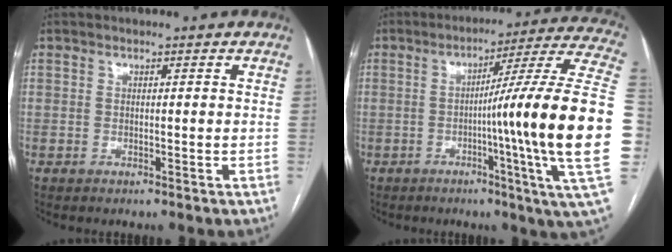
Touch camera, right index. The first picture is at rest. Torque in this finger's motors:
{"motor_torque": [2.14, 0.00, 1.05, 0.21]}